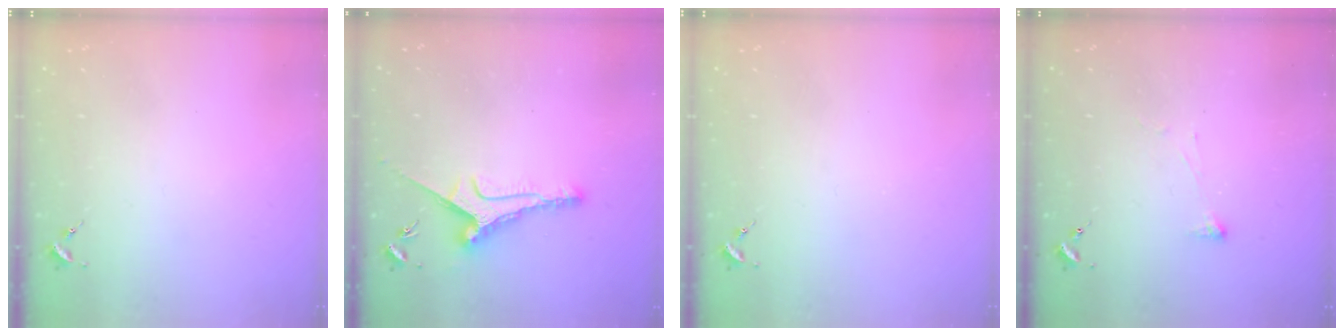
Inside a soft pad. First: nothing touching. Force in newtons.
{"total": 8.6, "press": 8.6, "slide": 0.5}
{"total": 0.0}
{"total": 2.9, "press": 2.8, "slide": 0.5}